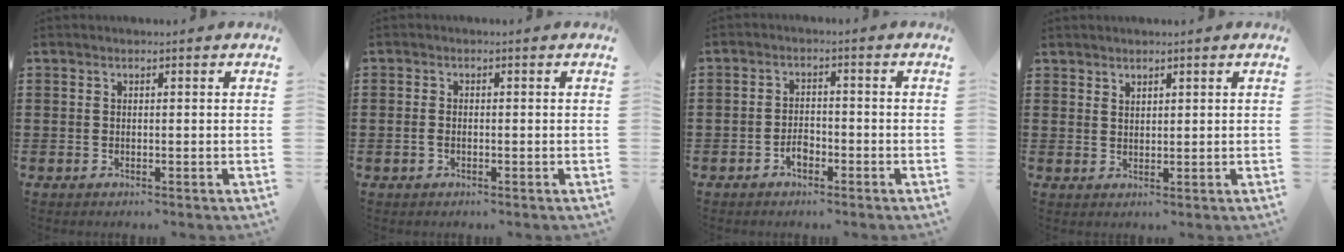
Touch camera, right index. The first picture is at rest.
{"total": 1.2, "force": [-0.3, 0.7, 0.9], "torque": [-0.019, 0.002, -0.007]}
{"total": 2.6, "force": [-1.5, 1.5, 1.5], "torque": [-0.030, 0.004, -0.029]}
{"total": 1.7, "force": [1.6, 0.5, -0.1], "torque": [0.000, 0.002, 0.031]}